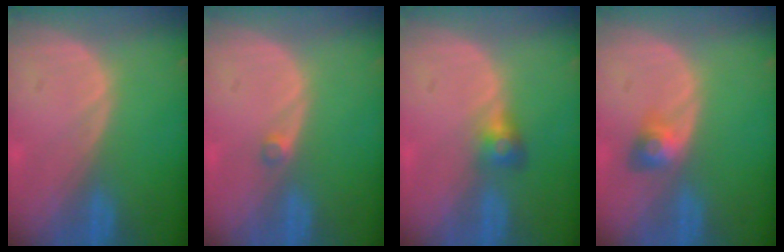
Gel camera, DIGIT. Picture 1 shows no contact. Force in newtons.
{"total": 1.1, "press": 1.0, "slide": 0.6}
{"total": 2.8, "press": 2.6, "slide": 0.9}
{"total": 3.1, "press": 2.8, "slide": 1.4}